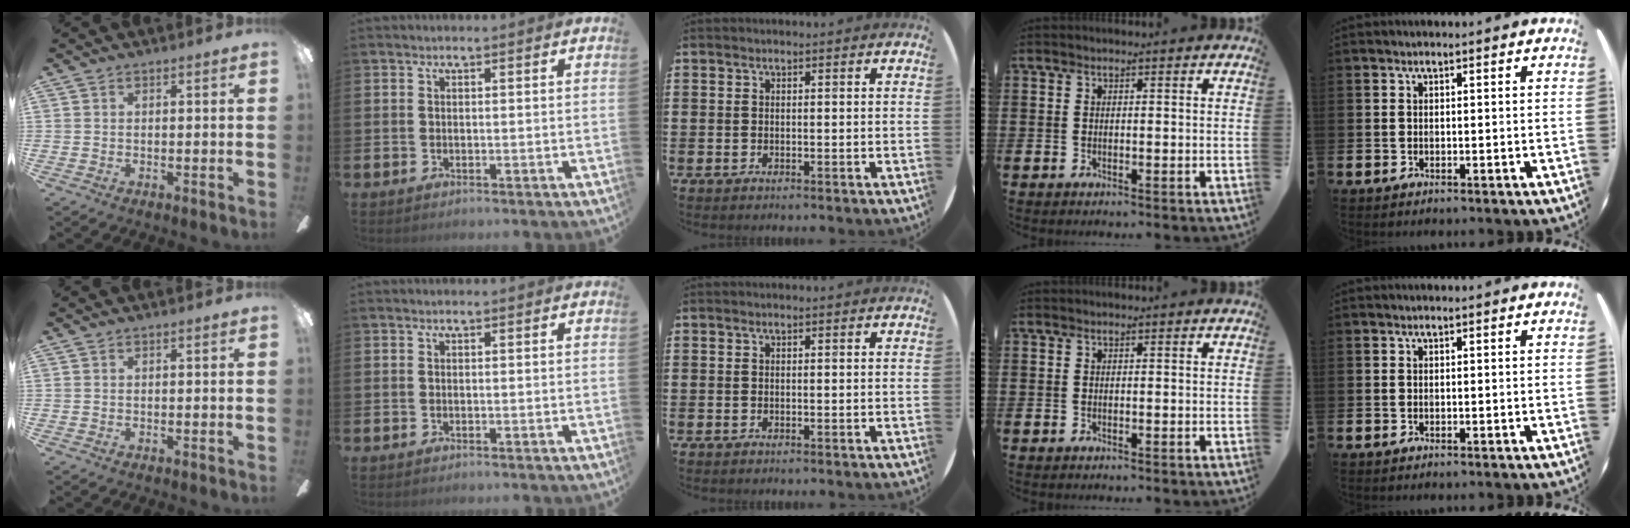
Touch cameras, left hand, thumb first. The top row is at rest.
{}